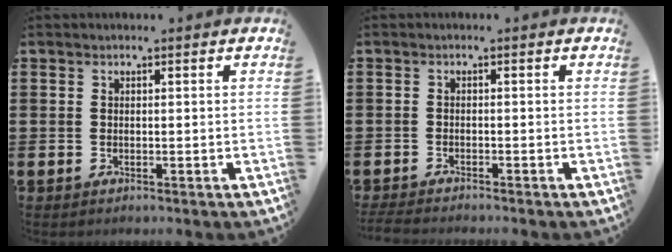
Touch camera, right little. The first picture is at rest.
{"total": 1.3, "force": [-1.2, 0.0, 0.3], "torque": [-0.006, 0.001, -0.025]}